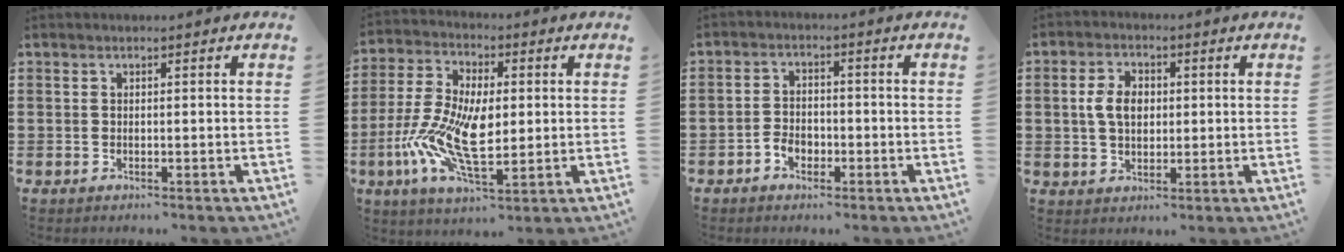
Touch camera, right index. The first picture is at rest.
{"total": 12.2, "force": [-1.4, 5.7, 10.7], "torque": [-0.248, -0.014, -0.029]}
{"total": 3.1, "force": [-1.6, 2.1, 1.5], "torque": [-0.032, 0.001, -0.032]}
{"total": 5.2, "force": [0.5, 3.5, 3.8], "torque": [-0.096, 0.009, 0.001]}